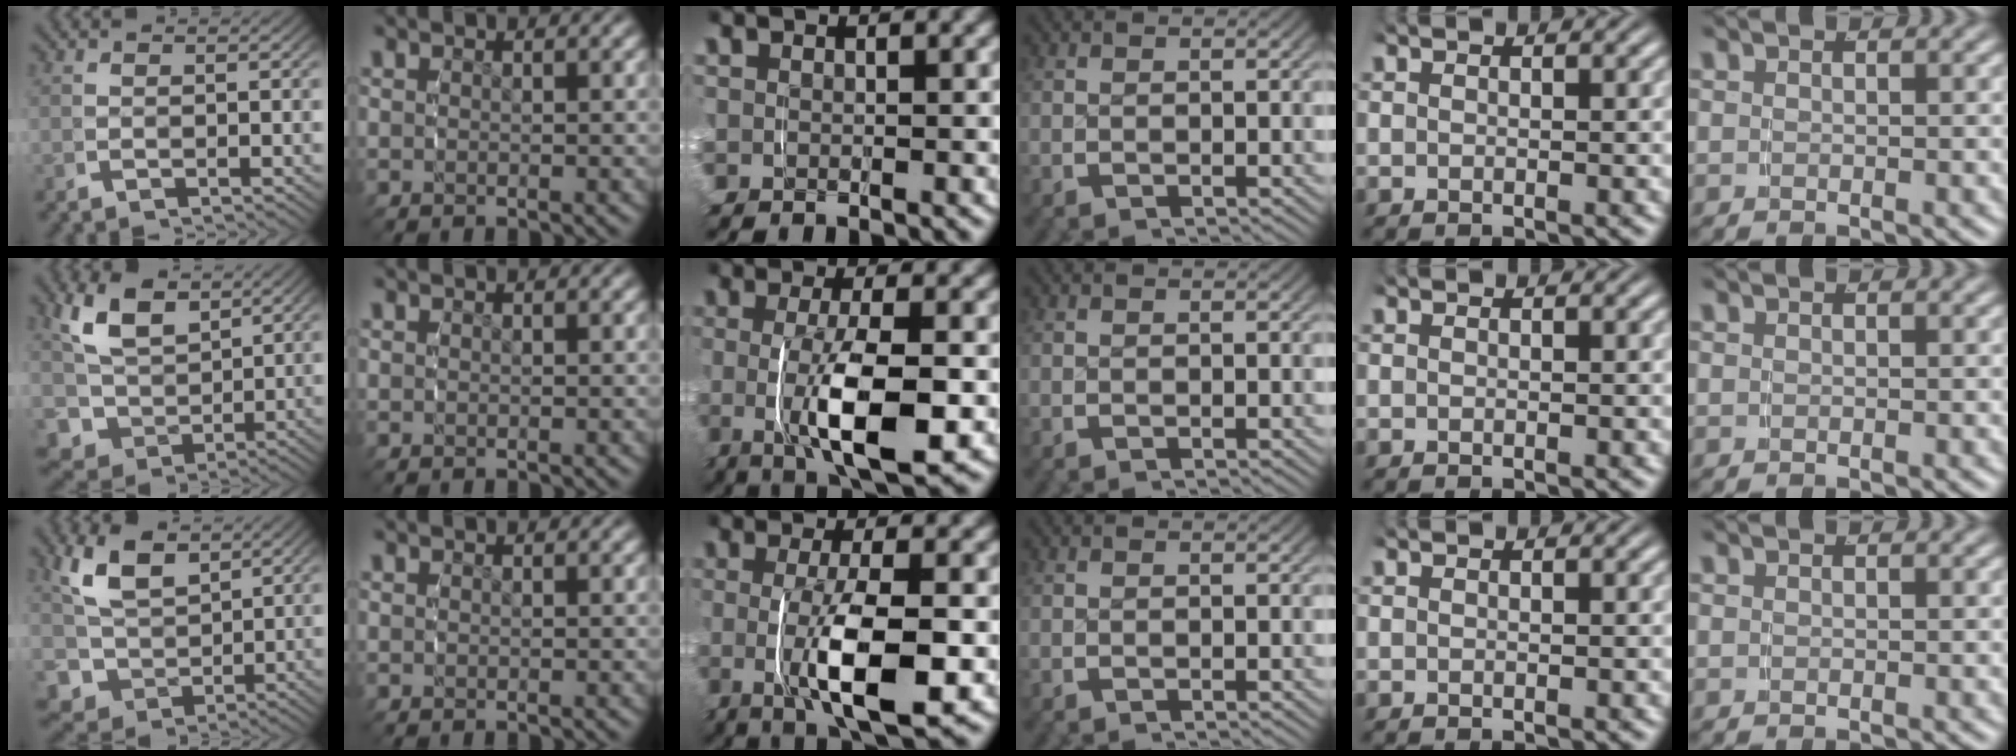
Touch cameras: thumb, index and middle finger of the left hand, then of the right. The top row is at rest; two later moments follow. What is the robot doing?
{"motion": "grasp_and_lifting", "object": "ribbon"}